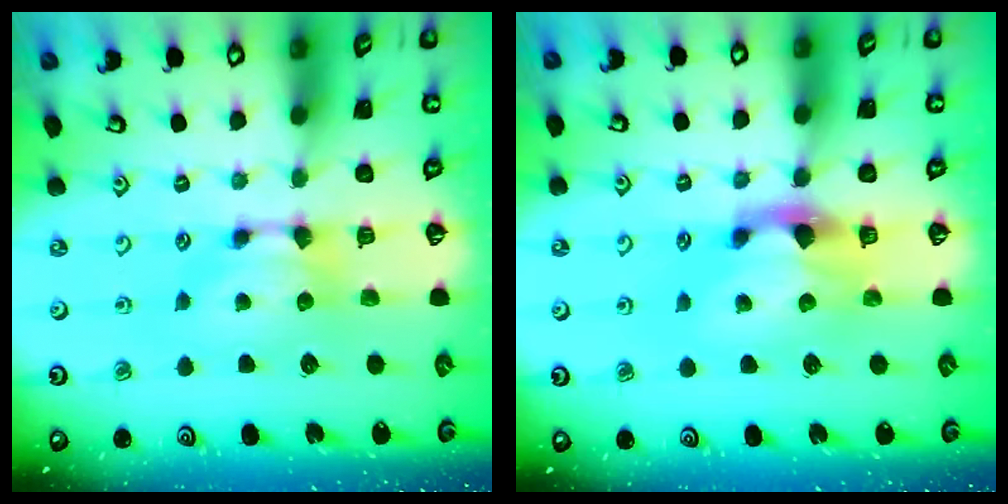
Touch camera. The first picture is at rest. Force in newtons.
{"total": 3.0, "press": 2.7, "slide": 1.3}